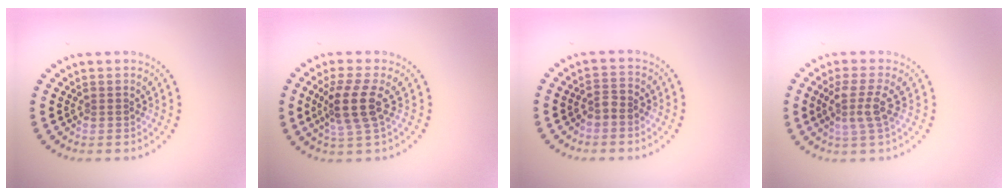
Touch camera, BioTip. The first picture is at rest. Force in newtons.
{"total": 3.7, "press": 2.9, "slide": 2.3}
{"total": 1.5, "press": 1.3, "slide": 0.7}
{"total": 2.7, "press": 2.2, "slide": 1.6}